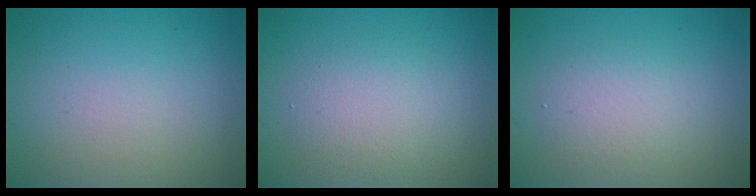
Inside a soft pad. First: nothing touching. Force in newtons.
{"total": 3.2, "press": 3.2, "slide": 0.1}
{"total": 2.8, "press": 2.8, "slide": 0.3}